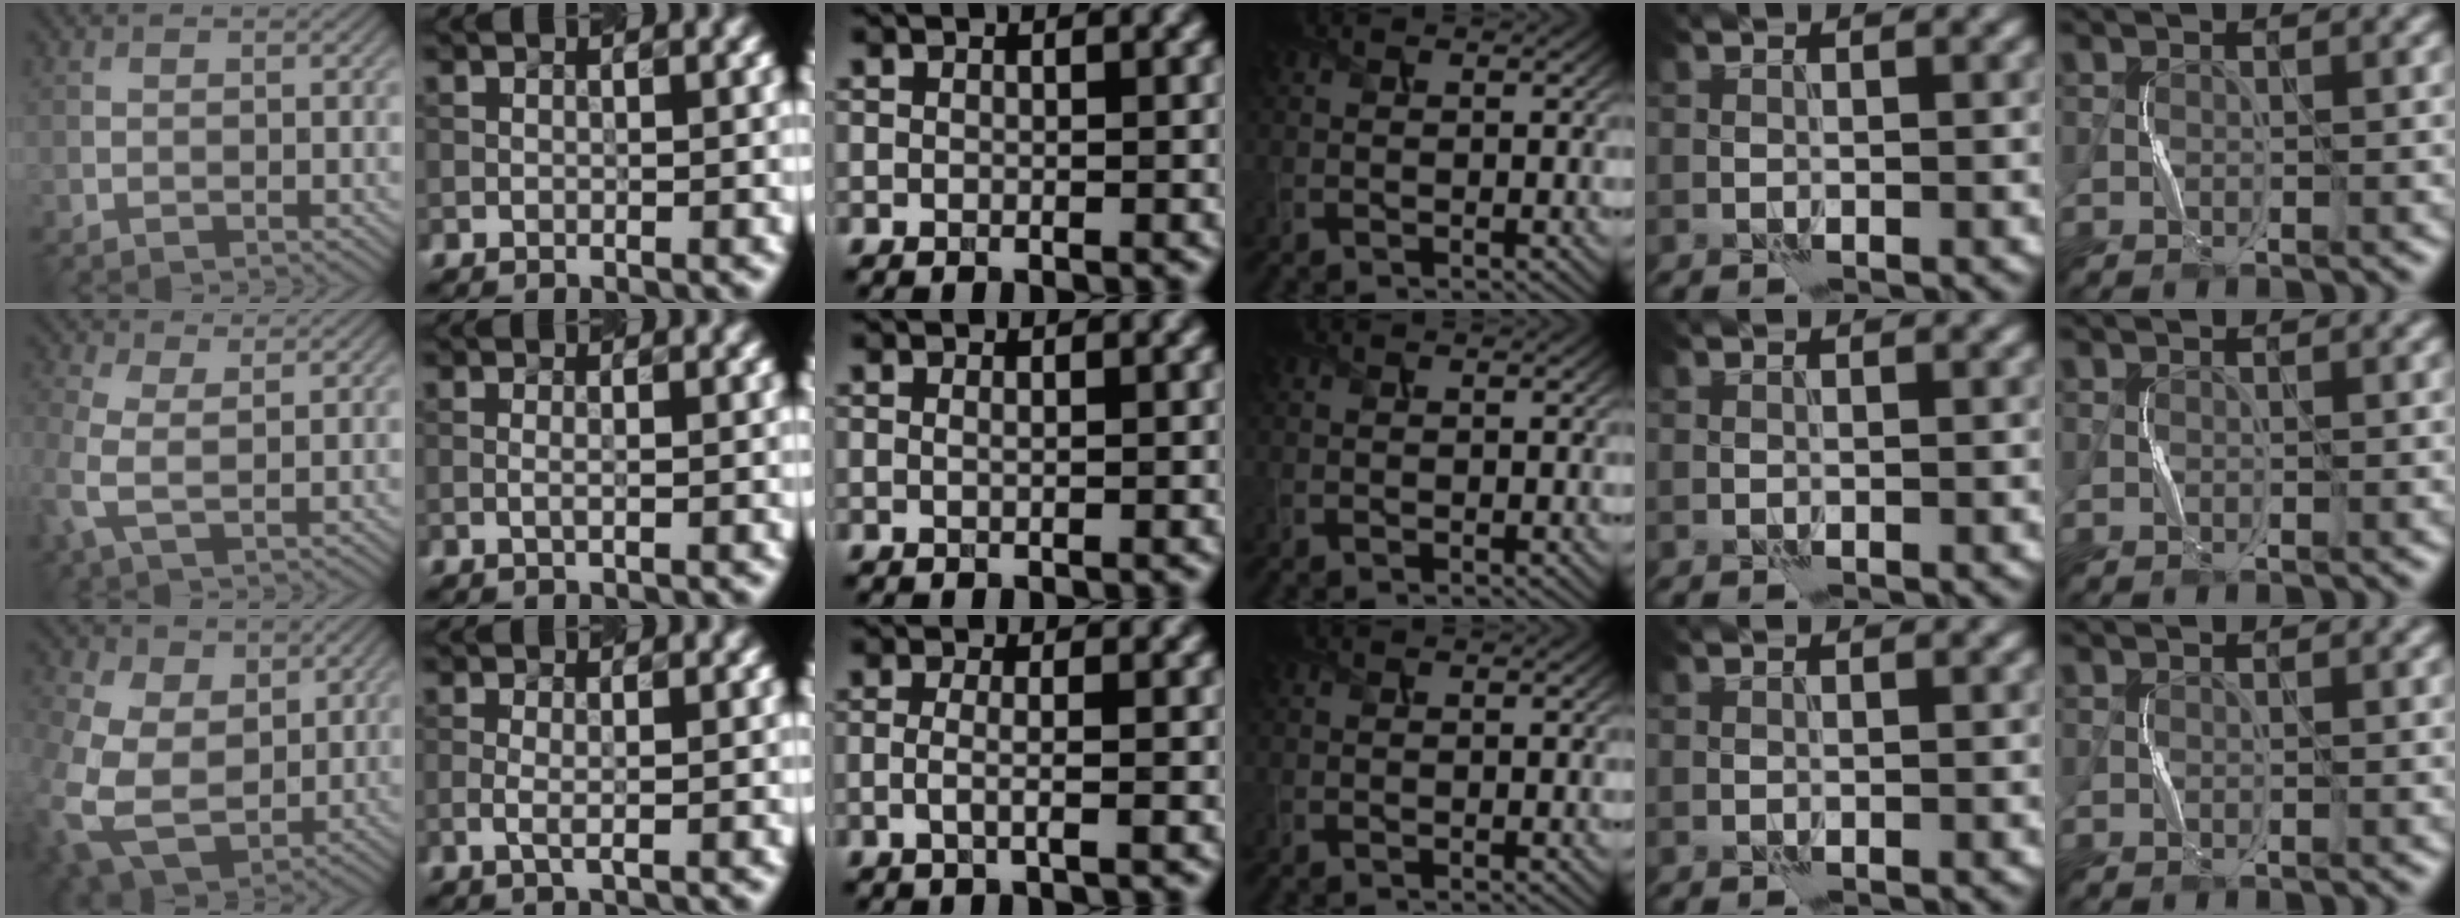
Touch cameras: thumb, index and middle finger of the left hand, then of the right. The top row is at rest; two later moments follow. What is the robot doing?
{"motion": "squeeze", "object": "sponge"}